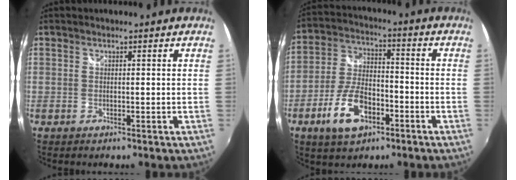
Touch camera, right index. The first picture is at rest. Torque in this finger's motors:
{"motor_torque": [0.49, -0.38, 0.36, 0.08]}